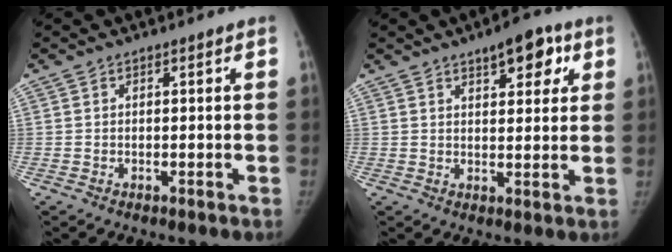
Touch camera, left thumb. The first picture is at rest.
{"total": 7.8, "force": [4.2, 3.5, 5.5], "torque": [-0.043, -0.013, 0.052]}